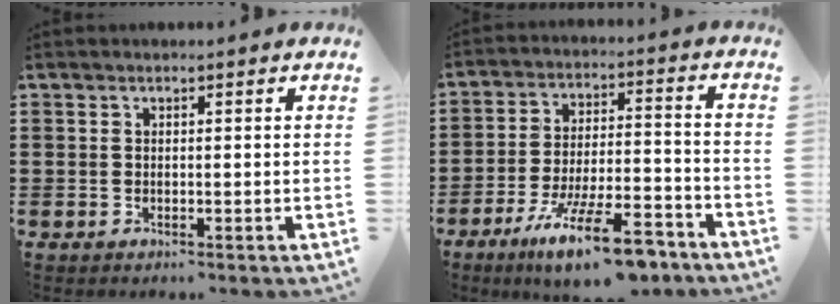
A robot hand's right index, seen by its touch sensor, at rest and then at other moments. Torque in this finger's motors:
{"motor_torque": [2.14, 0.00, 1.05, 0.14]}